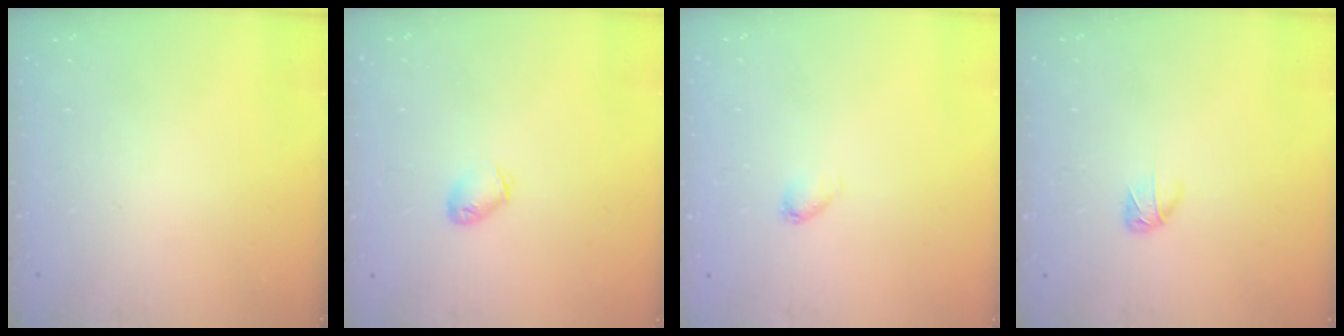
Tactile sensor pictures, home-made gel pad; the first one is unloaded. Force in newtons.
{"total": 4.1, "press": 4.0, "slide": 0.9}
{"total": 2.5, "press": 2.4, "slide": 0.4}
{"total": 3.6, "press": 3.5, "slide": 0.8}